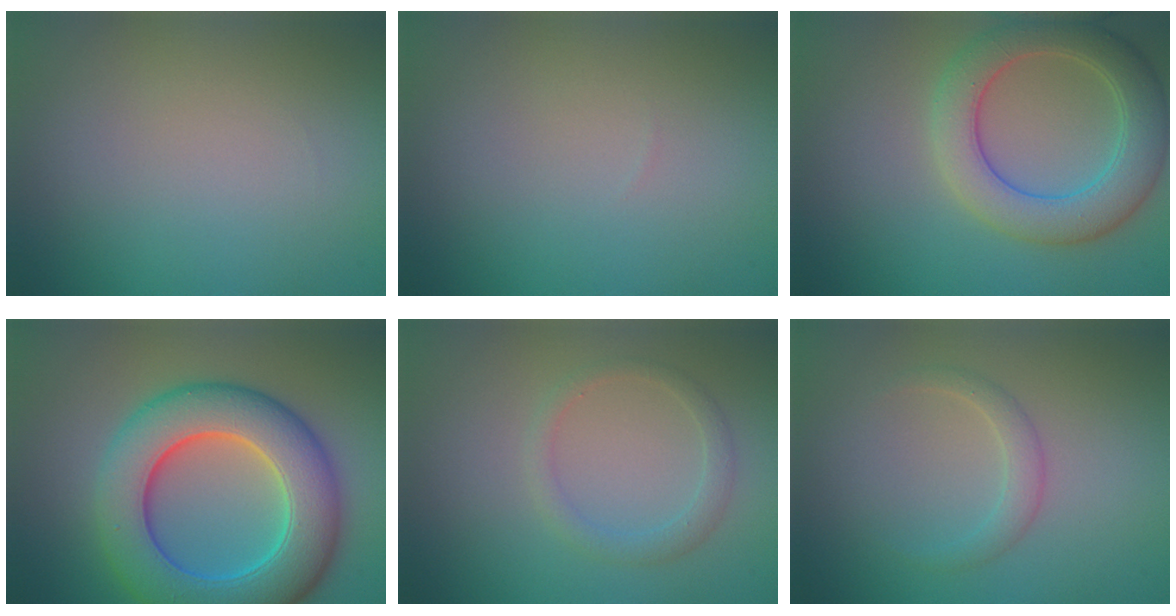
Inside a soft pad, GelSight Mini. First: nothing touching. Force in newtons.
{"total": 0.0}
{"total": 6.0, "press": 6.0, "slide": 0.1}
{"total": 10.6, "press": 10.6, "slide": 0.3}
{"total": 1.7, "press": 1.7, "slide": 0.2}
{"total": 1.5, "press": 1.5, "slide": 0.1}